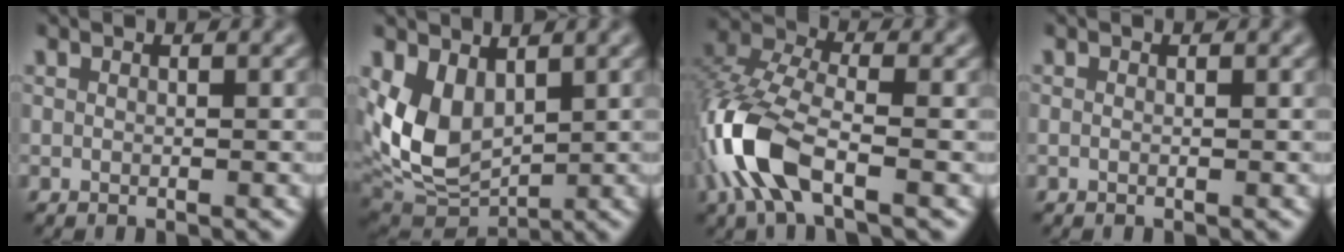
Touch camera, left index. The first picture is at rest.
{"total": 6.8, "force": [1.0, 4.6, 5.0], "torque": [-0.108, -0.019, 0.023]}
{"total": 8.3, "force": [-4.0, 3.4, 6.4], "torque": [-0.158, 0.001, -0.091]}
{"total": 0.0}